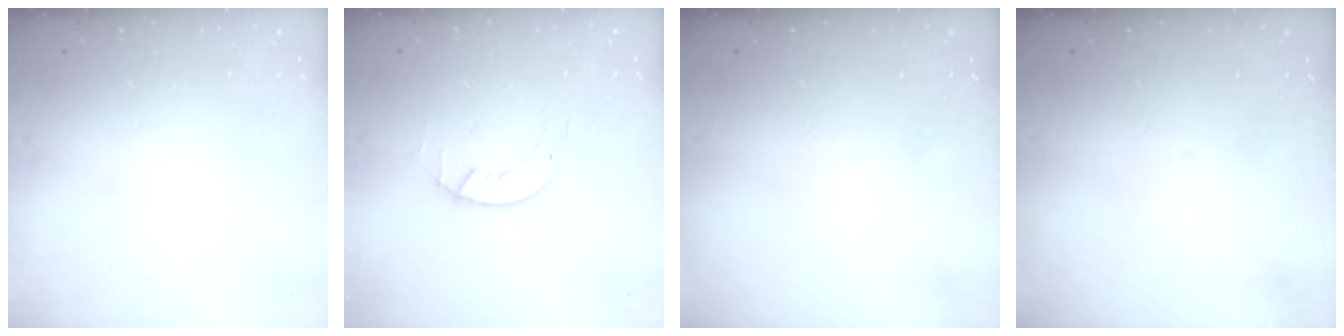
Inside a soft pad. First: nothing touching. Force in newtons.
{"total": 2.0, "press": 2.0, "slide": 0.2}
{"total": 0.0}
{"total": 0.0}